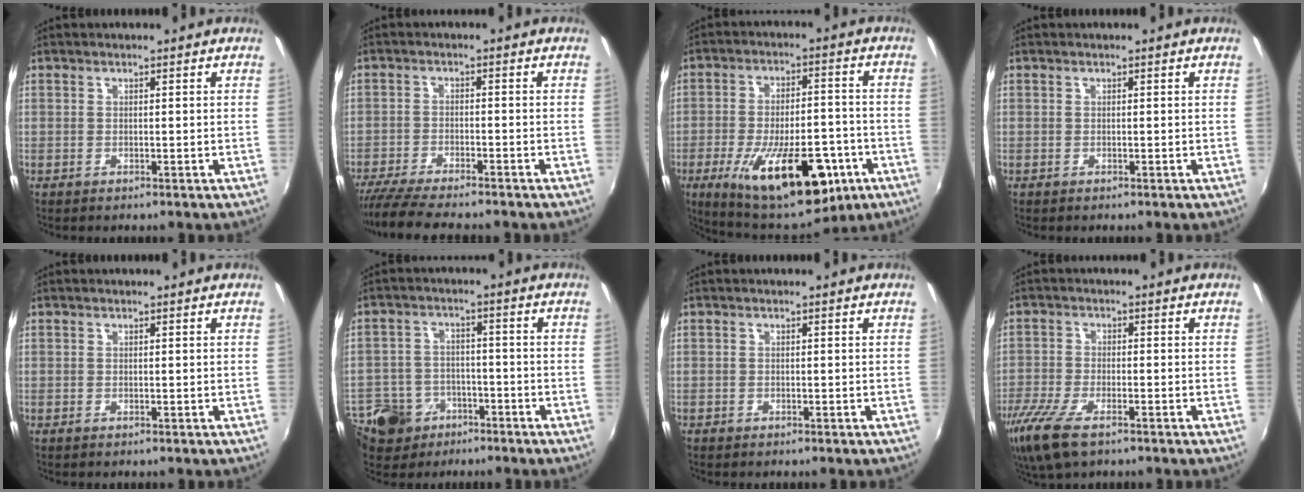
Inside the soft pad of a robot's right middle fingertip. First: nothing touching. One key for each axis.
{"total": 10.3, "fx": -9.1, "fy": 0.9, "fz": 4.6, "tx": -0.111, "ty": -0.030, "tz": -0.152}
{"total": 21.7, "fx": -9.8, "fy": 8.9, "fz": 17.2, "tx": -0.299, "ty": -0.028, "tz": -0.130}
{"total": 0.0}
{"total": 0.0}
{"total": 13.4, "fx": -7.0, "fy": 10.4, "fz": 4.8, "tx": -0.150, "ty": 0.010, "tz": -0.099}
{"total": 0.6, "fx": -0.4, "fy": 0.4, "fz": 0.0, "tx": -0.002, "ty": -0.003, "tz": -0.009}
{"total": 10.2, "fx": -6.7, "fy": 3.4, "fz": 6.9, "tx": -0.165, "ty": -0.036, "tz": -0.129}